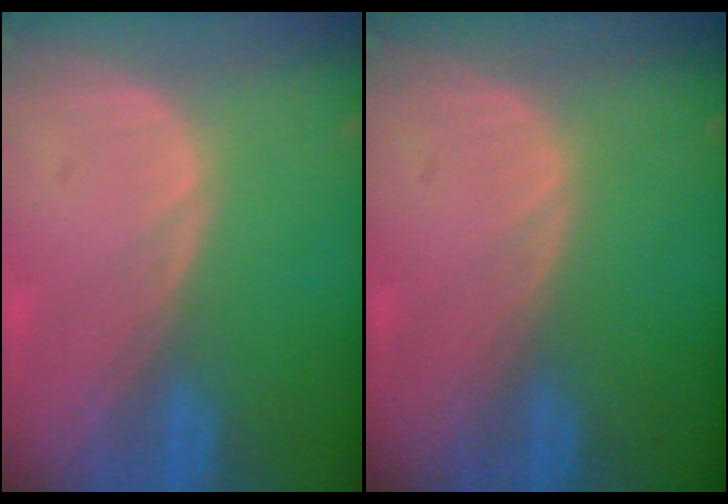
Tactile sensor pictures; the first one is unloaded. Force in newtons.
{"total": 0.0}